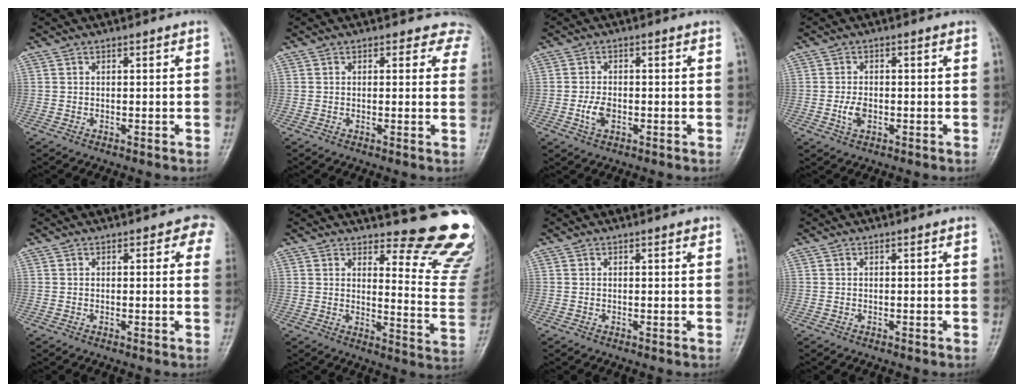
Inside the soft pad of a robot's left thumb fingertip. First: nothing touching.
{"total": 4.7, "force": [3.8, 2.8, 0.2], "torque": [0.042, -0.013, 0.013]}
{"total": 3.4, "force": [-0.9, 2.1, 2.6], "torque": [-0.050, 0.003, -0.018]}
{"total": 3.0, "force": [-0.7, 1.8, 2.3], "torque": [-0.043, 0.001, -0.014]}
{"total": 3.8, "force": [1.8, 2.1, 2.6], "torque": [0.007, -0.003, 0.006]}
{"total": 15.2, "force": [13.3, 3.2, 6.6], "torque": [-0.043, -0.150, 0.151]}
{"total": 0.9, "force": [0.6, 0.2, 0.6], "torque": [-0.008, -0.001, 0.005]}
{"total": 0.0}